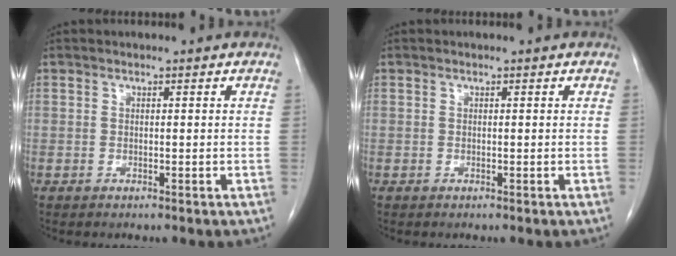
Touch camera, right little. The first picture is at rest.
{"total": 0.0}